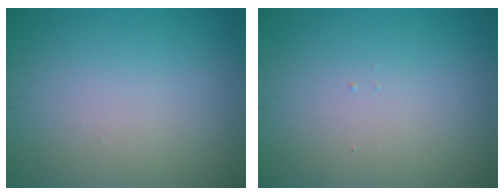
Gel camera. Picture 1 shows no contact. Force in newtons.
{"total": 0.0}